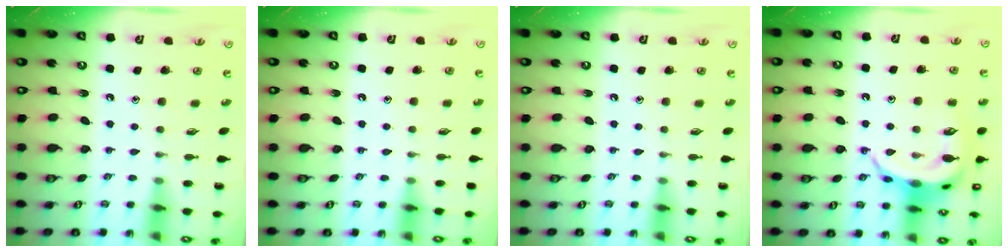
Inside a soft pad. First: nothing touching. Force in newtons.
{"total": 3.6, "press": 3.6, "slide": 0.4}
{"total": 0.0}
{"total": 17.2, "press": 17.2, "slide": 0.2}